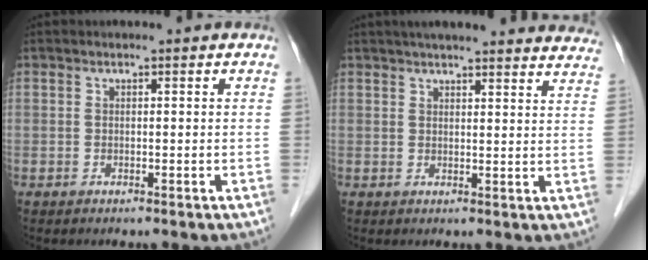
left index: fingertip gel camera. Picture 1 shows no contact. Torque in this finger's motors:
{"motor_torque": [-0.22, -0.75, 0.67, 0.10]}